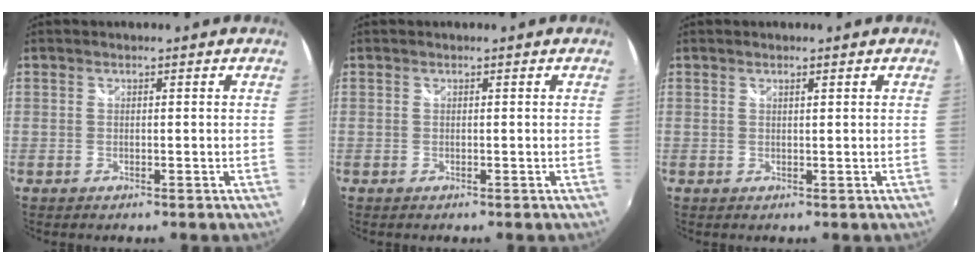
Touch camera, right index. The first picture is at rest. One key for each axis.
{"total": 0.0}
{"total": 0.7, "fx": 0.5, "fy": 0.0, "fz": 0.5, "tx": -0.007, "ty": 0.002, "tz": 0.009}